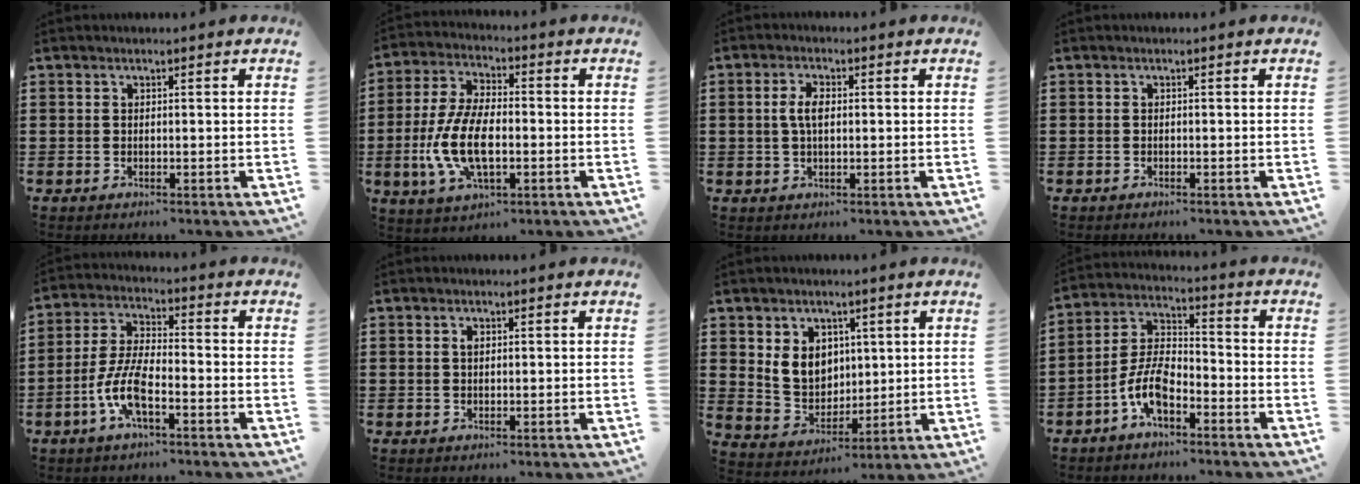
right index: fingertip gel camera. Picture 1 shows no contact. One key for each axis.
{"total": 10.1, "fx": -2.3, "fy": 4.7, "fz": 8.7, "tx": -0.208, "ty": -0.011, "tz": -0.050}
{"total": 3.5, "fx": 0.3, "fy": 1.5, "fz": 3.1, "tx": -0.064, "ty": 0.007, "tz": 0.002}
{"total": 0.6, "fx": -0.6, "fy": -0.1, "fz": 0.0, "tx": 0.000, "ty": -0.004, "tz": -0.012}
{"total": 7.6, "fx": -3.4, "fy": 2.2, "fz": 6.4, "tx": -0.155, "ty": -0.014, "tz": -0.070}
{"total": 0.9, "fx": 0.3, "fy": 0.5, "fz": 0.7, "tx": -0.016, "ty": 0.002, "tz": 0.005}
{"total": 6.6, "fx": 2.0, "fy": 5.7, "fz": 2.8, "tx": -0.068, "ty": 0.014, "tz": 0.037}
{"total": 7.5, "fx": -4.1, "fy": 3.3, "fz": 5.3, "tx": -0.131, "ty": -0.001, "tz": -0.084}